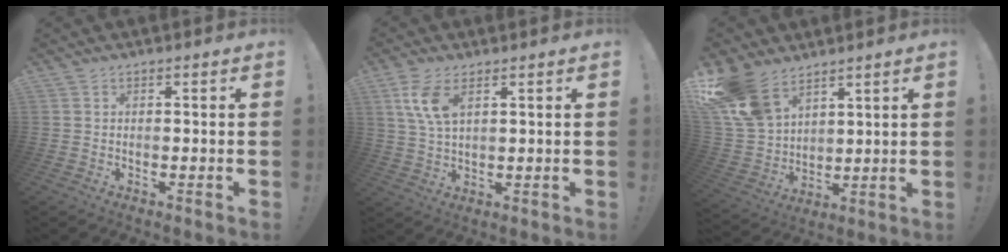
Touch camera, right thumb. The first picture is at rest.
{"total": 8.1, "force": [3.7, 3.6, 6.2], "torque": [-0.121, -0.015, 0.063]}
{"total": 15.5, "force": [10.6, 8.9, 6.9], "torque": [-0.149, -0.063, 0.208]}